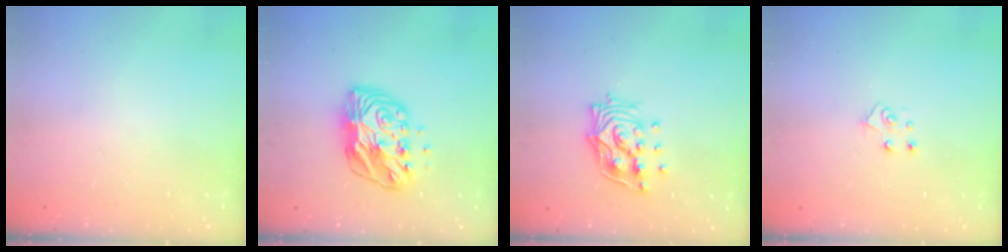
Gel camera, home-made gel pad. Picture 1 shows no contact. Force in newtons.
{"total": 12.7, "press": 12.7, "slide": 1.0}
{"total": 13.3, "press": 13.3, "slide": 1.2}
{"total": 5.1, "press": 5.1, "slide": 0.5}